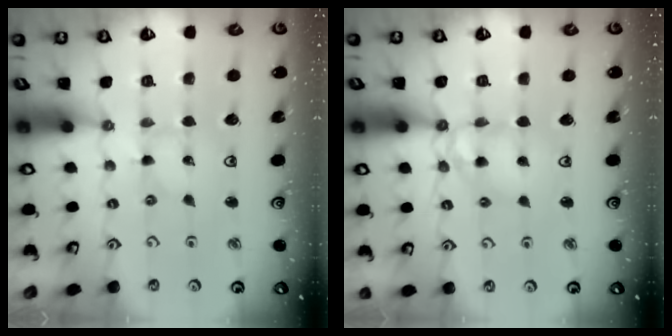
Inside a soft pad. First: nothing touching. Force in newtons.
{"total": 7.8, "press": 7.7, "slide": 1.0}